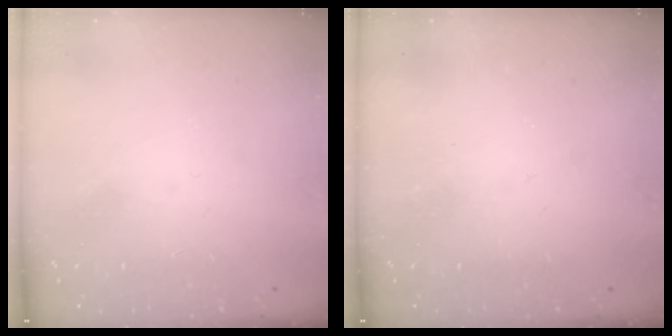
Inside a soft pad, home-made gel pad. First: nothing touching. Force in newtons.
{"total": 0.0}